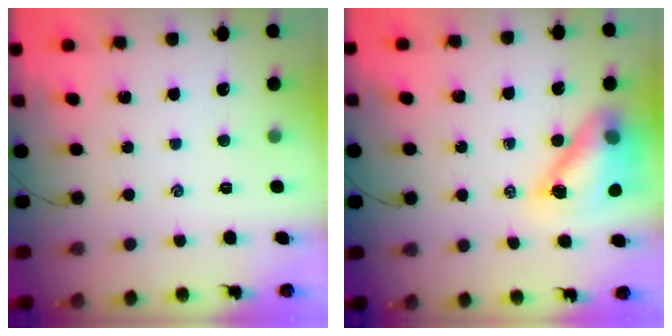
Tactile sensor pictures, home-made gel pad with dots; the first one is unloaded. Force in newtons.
{"total": 13.2, "press": 12.7, "slide": 3.7}